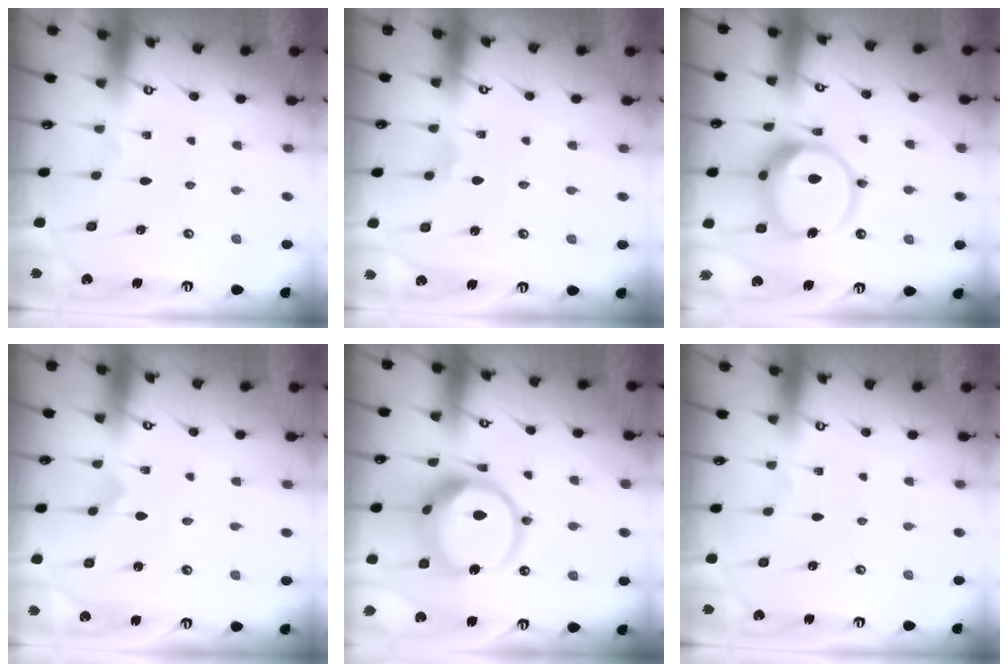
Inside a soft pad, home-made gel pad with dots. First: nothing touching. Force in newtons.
{"total": 1.6, "press": 1.6, "slide": 0.1}
{"total": 15.3, "press": 15.1, "slide": 1.8}
{"total": 0.0}
{"total": 15.7, "press": 15.6, "slide": 1.6}
{"total": 0.0}